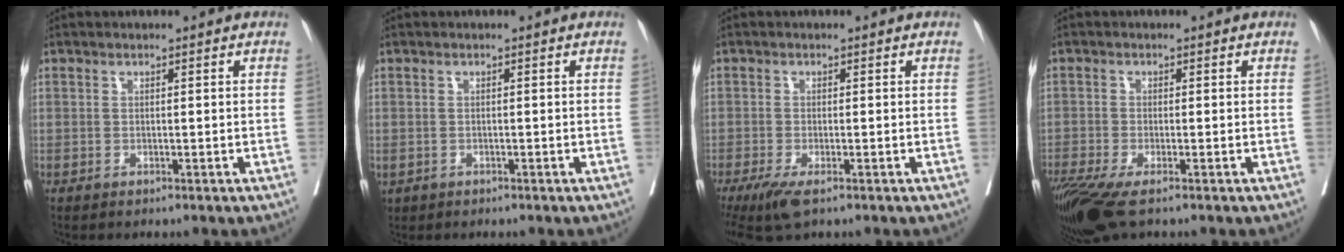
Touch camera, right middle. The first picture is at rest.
{"total": 1.1, "force": [-0.6, 0.9, 0.3], "torque": [-0.011, 0.001, -0.003]}
{"total": 4.1, "force": [-2.6, 0.9, 3.0], "torque": [-0.057, -0.012, -0.044]}
{"total": 7.4, "force": [-5.1, 1.6, 5.2], "torque": [-0.094, -0.019, -0.094]}